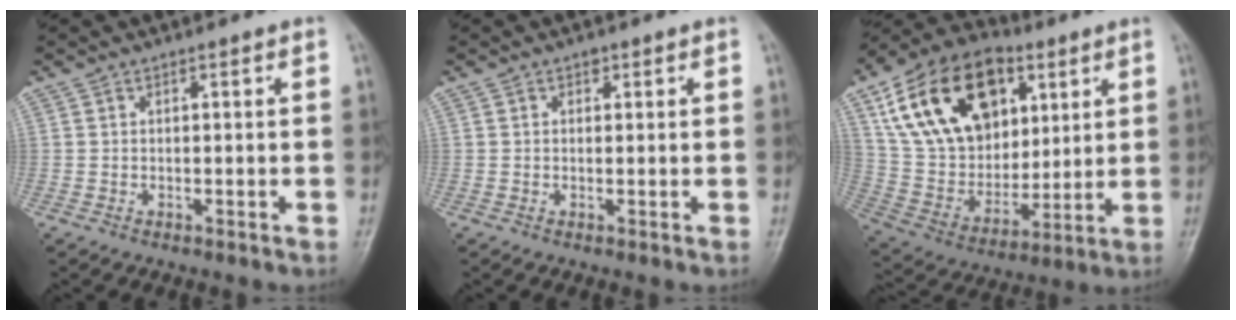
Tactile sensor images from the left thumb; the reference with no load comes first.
{"total": 1.1, "force": [0.4, 0.9, 0.5], "torque": [0.002, 0.001, 0.003]}
{"total": 24.8, "force": [9.8, 16.6, 15.7], "torque": [-0.252, -0.014, 0.174]}